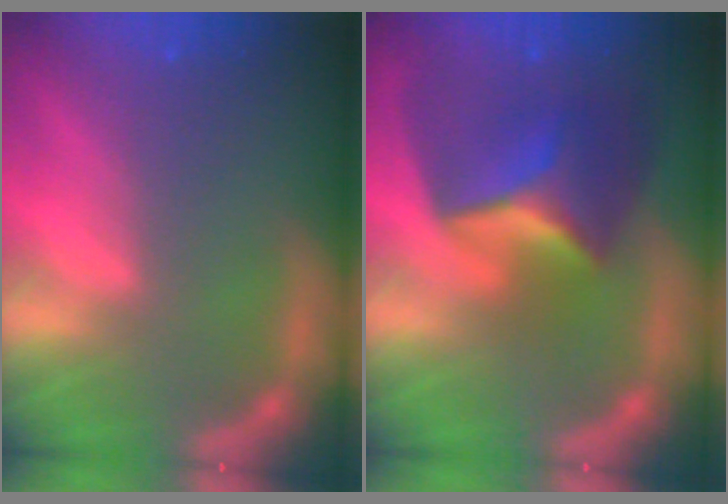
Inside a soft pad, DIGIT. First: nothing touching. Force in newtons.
{"total": 8.4}